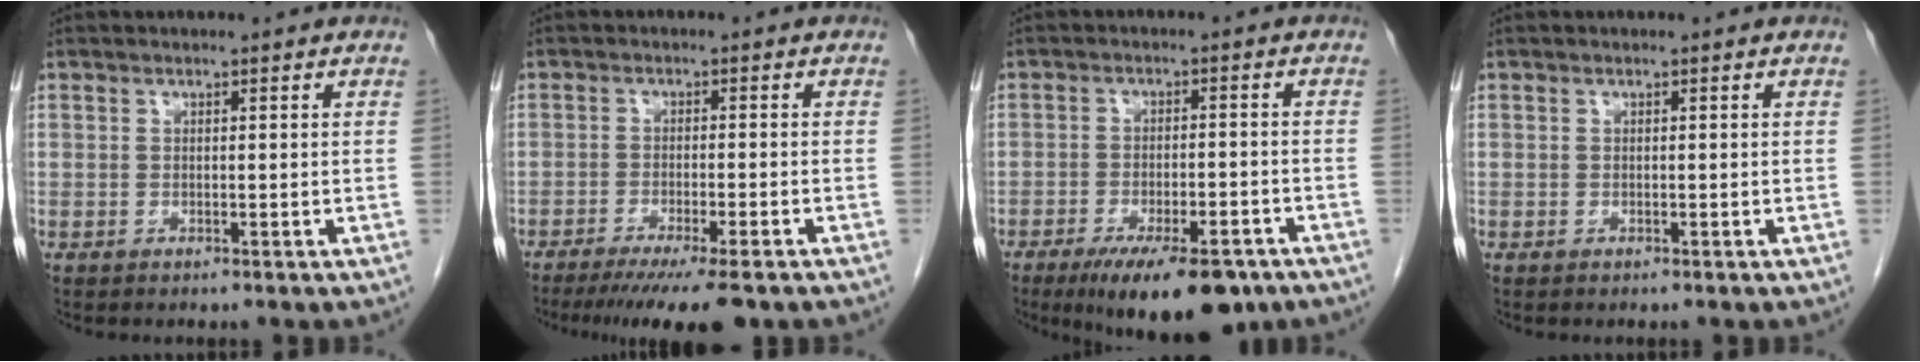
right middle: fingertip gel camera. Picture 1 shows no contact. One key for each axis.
{"total": 10.5, "fx": -8.2, "fy": 0.5, "fz": 6.5, "tx": -0.085, "ty": -0.022, "tz": -0.123}
{"total": 13.2, "fx": -9.3, "fy": 3.9, "fz": 8.5, "tx": -0.110, "ty": -0.012, "tz": -0.138}
{"total": 0.0}